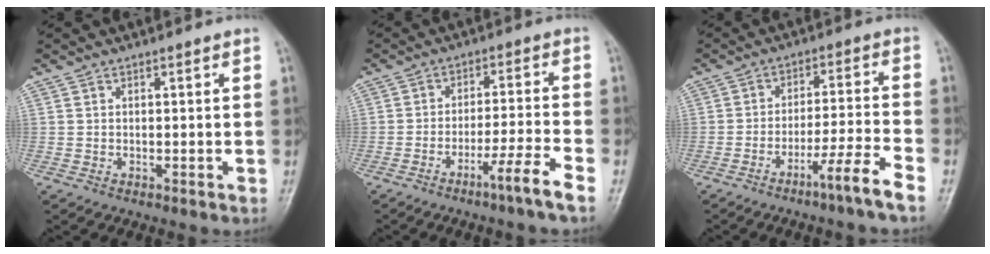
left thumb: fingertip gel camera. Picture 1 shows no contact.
{"total": 6.4, "force": [-4.4, -0.8, 4.6], "torque": [-0.090, 0.024, -0.078]}
{"total": 7.3, "force": [-5.2, -0.7, 5.1], "torque": [-0.096, 0.029, -0.093]}